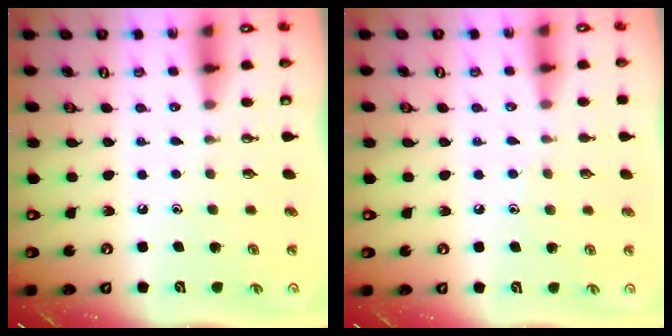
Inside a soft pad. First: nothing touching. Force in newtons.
{"total": 4.7, "press": 4.7, "slide": 0.5}